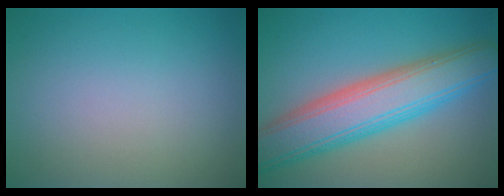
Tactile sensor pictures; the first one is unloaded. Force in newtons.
{"total": 8.4, "press": 8.4, "slide": 0.3}